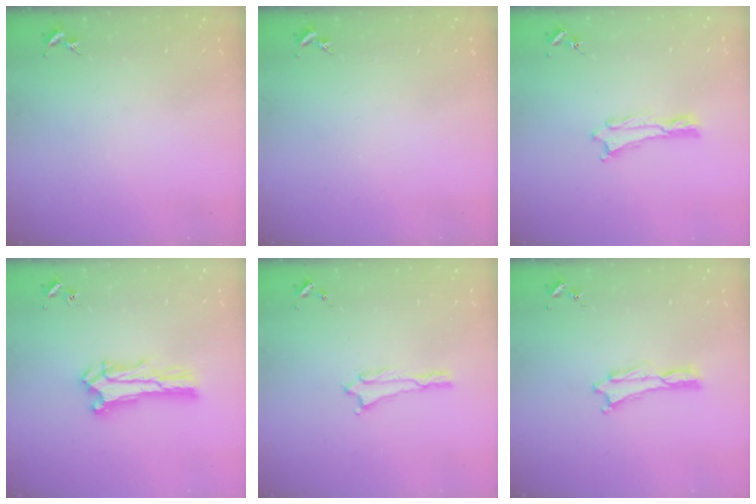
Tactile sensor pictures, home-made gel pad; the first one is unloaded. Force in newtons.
{"total": 0.0}
{"total": 0.0}
{"total": 1.5, "press": 1.5, "slide": 0.2}
{"total": 0.0}
{"total": 0.0}